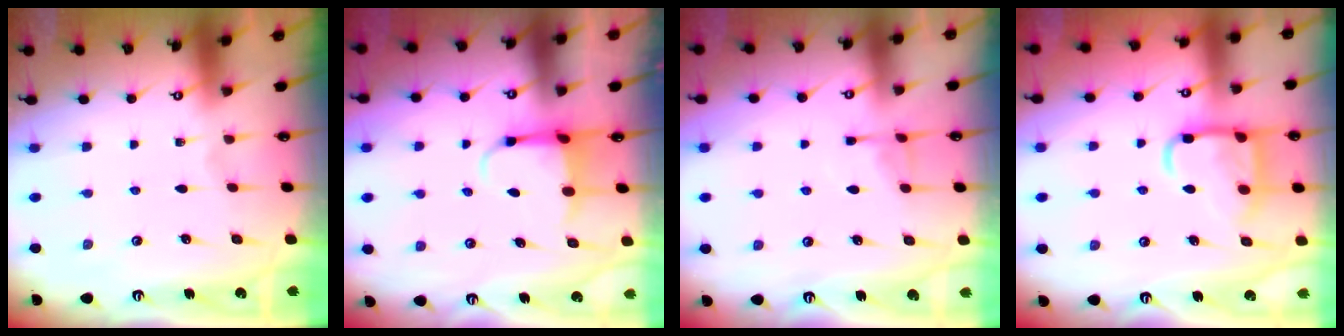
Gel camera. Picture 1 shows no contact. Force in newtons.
{"total": 4.0, "press": 3.8, "slide": 1.1}
{"total": 5.2, "press": 5.1, "slide": 0.6}
{"total": 12.7, "press": 12.6, "slide": 1.4}